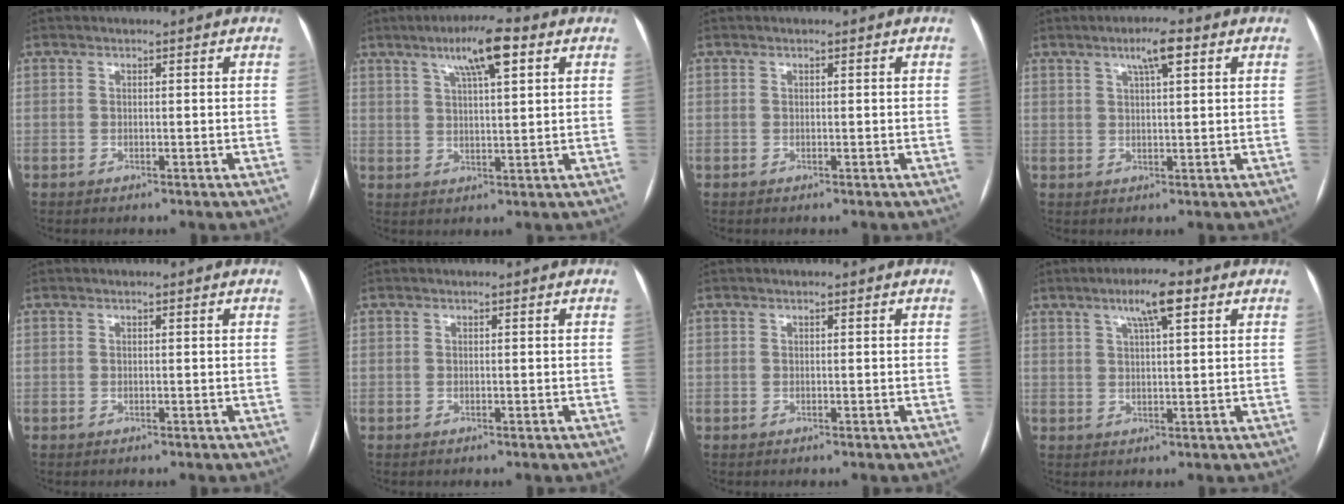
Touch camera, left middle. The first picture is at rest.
{"total": 8.3, "force": [4.3, 1.1, 6.9], "torque": [-0.123, 0.016, 0.070]}
{"total": 0.0}
{"total": 4.5, "force": [2.3, 0.5, 3.9], "torque": [-0.068, 0.009, 0.039]}
{"total": 0.0}
{"total": 0.0}
{"total": 0.0}
{"total": 5.8, "force": [3.1, 0.6, 4.9], "torque": [-0.087, 0.012, 0.051]}